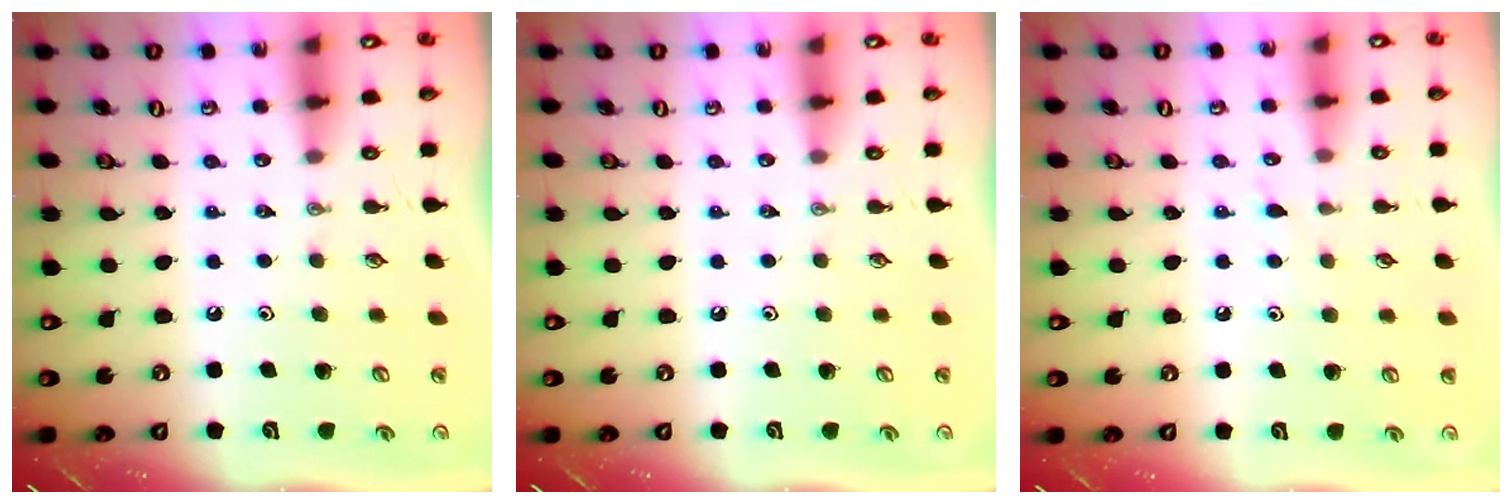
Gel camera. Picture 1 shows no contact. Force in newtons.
{"total": 0.0}
{"total": 4.8, "press": 4.8, "slide": 0.6}